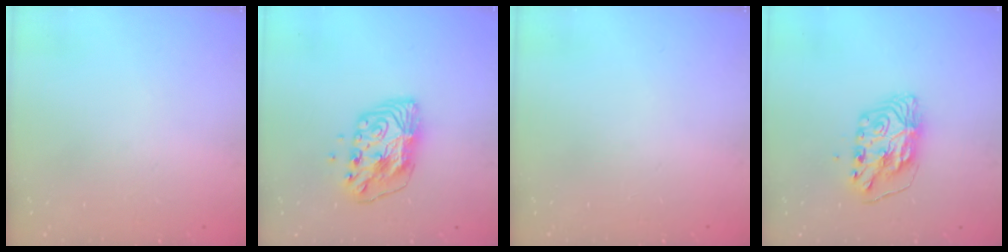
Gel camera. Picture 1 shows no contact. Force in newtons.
{"total": 10.2, "press": 10.2, "slide": 0.9}
{"total": 0.0}
{"total": 8.8, "press": 8.8, "slide": 0.8}